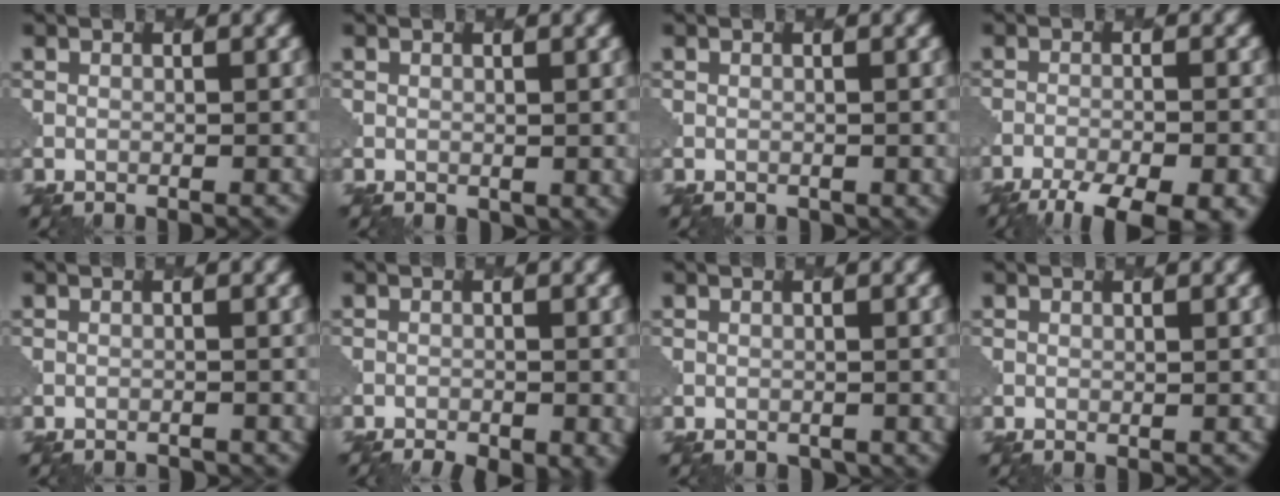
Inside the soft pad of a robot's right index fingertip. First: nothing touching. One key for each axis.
{"total": 1.7, "fx": 0.5, "fy": 1.2, "fz": 1.1, "tx": -0.010, "ty": -0.008, "tz": 0.010}
{"total": 1.0, "fx": -0.1, "fy": 0.9, "fz": 0.5, "tx": -0.006, "ty": -0.002, "tz": 0.006}
{"total": 10.2, "fx": -8.0, "fy": 2.9, "fz": 5.6, "tx": -0.094, "ty": -0.021, "tz": -0.110}
{"total": 0.9, "fx": -0.8, "fy": 0.4, "fz": 0.0, "tx": 0.006, "ty": 0.006, "tz": -0.008}
{"total": 5.5, "fx": -3.7, "fy": 2.6, "fz": 3.2, "tx": -0.030, "ty": -0.005, "tz": -0.033}
{"total": 1.1, "fx": -0.2, "fy": 1.0, "fz": 0.4, "tx": -0.007, "ty": -0.005, "tz": 0.004}
{"total": 0.6, "fx": 0.6, "fy": 0.1, "fz": 0.2, "tx": -0.004, "ty": -0.003, "tz": 0.009}